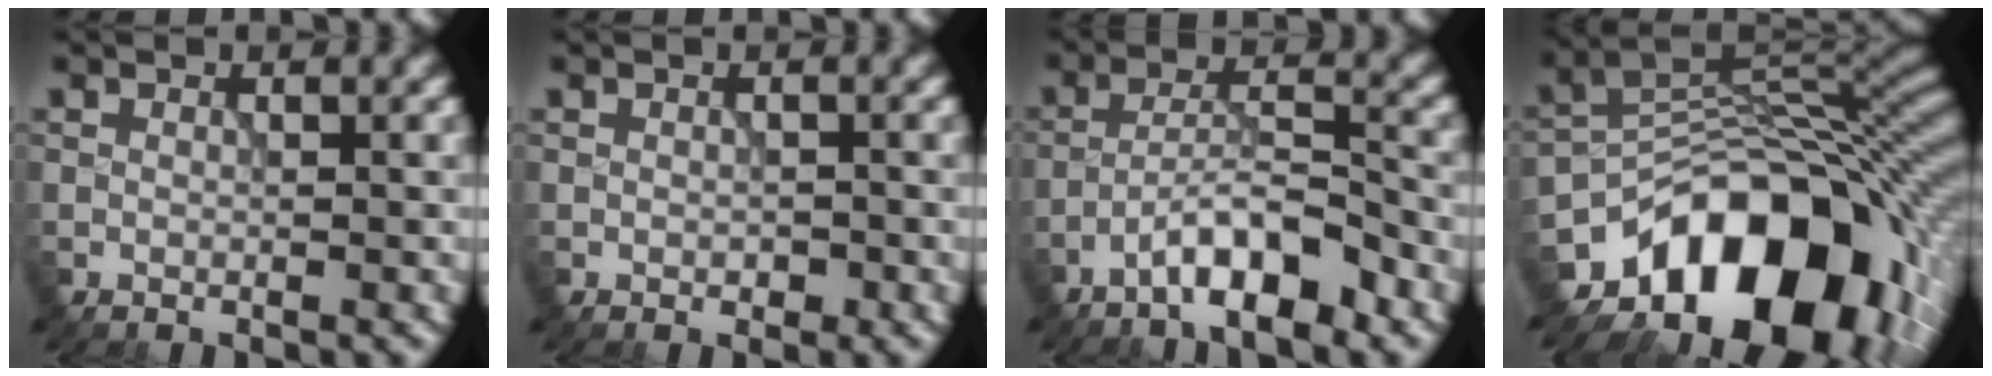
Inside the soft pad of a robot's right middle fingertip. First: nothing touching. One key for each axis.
{"total": 0.7, "fx": -0.2, "fy": 0.5, "fz": 0.5, "tx": -0.007, "ty": -0.002, "tz": -0.002}
{"total": 5.1, "fx": -3.4, "fy": 1.0, "fz": 3.6, "tx": -0.060, "ty": 0.014, "tz": -0.065}
{"total": 15.0, "fx": -7.7, "fy": 9.2, "fz": 9.1, "tx": -0.128, "ty": -0.003, "tz": -0.125}